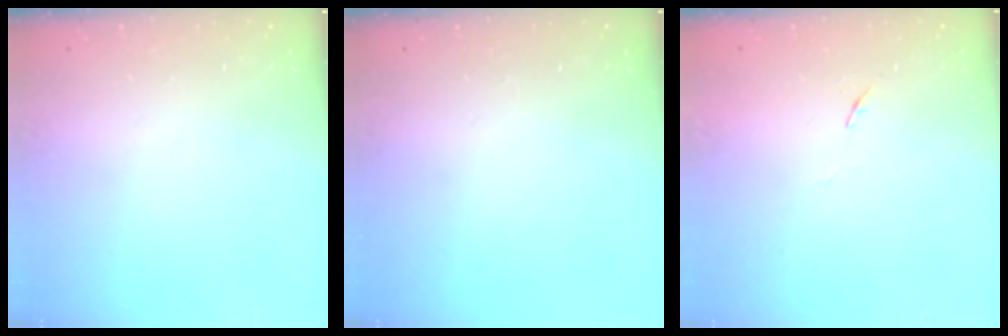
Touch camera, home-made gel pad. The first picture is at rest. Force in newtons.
{"total": 0.0}
{"total": 3.5, "press": 3.4, "slide": 0.6}